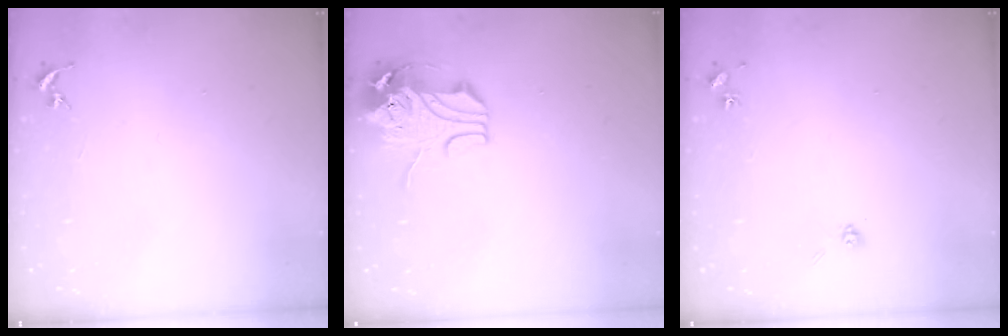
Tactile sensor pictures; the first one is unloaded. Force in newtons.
{"total": 10.6, "press": 10.5, "slide": 1.9}
{"total": 4.0, "press": 3.8, "slide": 1.4}